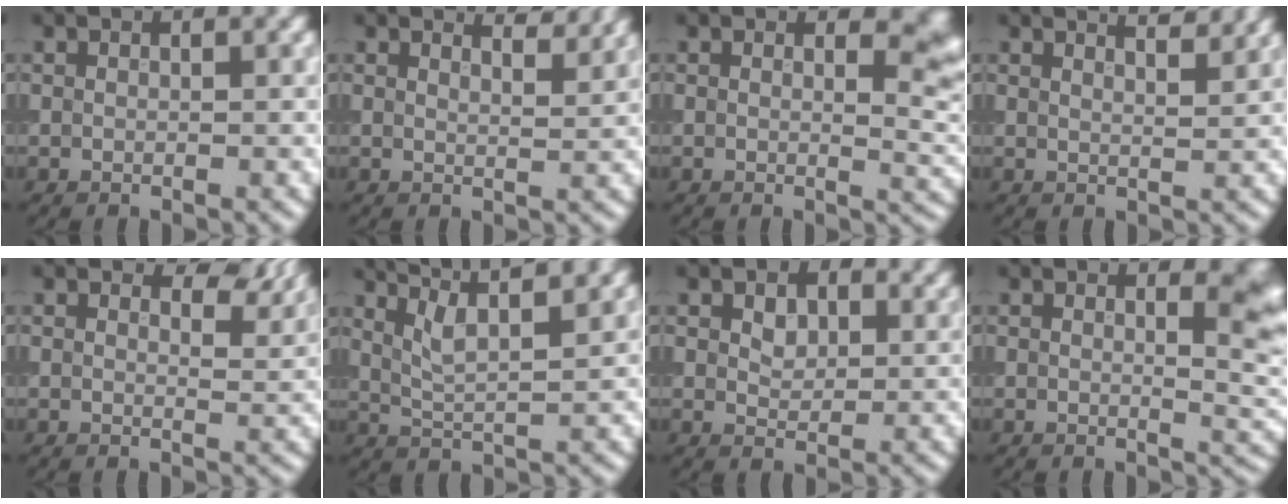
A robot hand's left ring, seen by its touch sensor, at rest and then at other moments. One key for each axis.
{"total": 3.2, "fx": 2.9, "fy": 0.6, "fz": 1.2, "tx": -0.005, "ty": 0.008, "tz": 0.023}
{"total": 3.6, "fx": 1.4, "fy": 1.4, "fz": 3.0, "tx": -0.024, "ty": -0.006, "tz": 0.017}
{"total": 4.5, "fx": 3.6, "fy": 1.4, "fz": 2.2, "tx": 0.001, "ty": 0.030, "tz": 0.011}
{"total": 2.9, "fx": 2.0, "fy": 1.3, "fz": 1.7, "tx": -0.022, "ty": -0.004, "tz": 0.027}
{"total": 7.8, "fx": 5.6, "fy": 2.2, "fz": 5.0, "tx": -0.082, "ty": 0.030, "tz": 0.063}
{"total": 2.6, "fx": 1.1, "fy": 1.8, "fz": 1.5, "tx": -0.027, "ty": -0.001, "tz": 0.014}
{"total": 4.3, "fx": 1.5, "fy": 1.5, "fz": 3.7, "tx": -0.027, "ty": 0.001, "tz": 0.017}